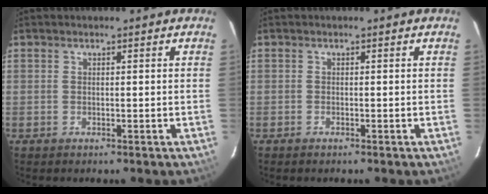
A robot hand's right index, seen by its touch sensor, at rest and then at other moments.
{"total": 0.7, "force": [-0.6, 0.2, 0.2], "torque": [-0.003, -0.001, -0.013]}